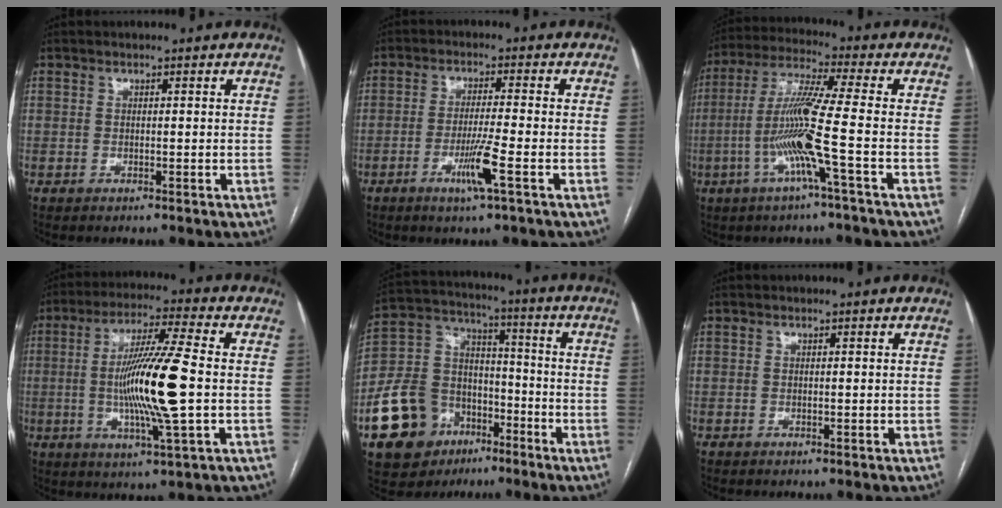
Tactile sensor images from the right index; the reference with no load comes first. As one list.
[{"total": 6.0, "force": [-2.6, -0.6, 5.3], "torque": [-0.101, -0.013, -0.050]}, {"total": 11.2, "force": [-3.1, -1.6, 10.7], "torque": [-0.216, -0.004, -0.068]}, {"total": 14.5, "force": [-1.0, 0.0, 14.4], "torque": [-0.270, -0.005, -0.023]}, {"total": 15.5, "force": [-7.6, 11.5, 7.2], "torque": [-0.157, 0.042, -0.128]}, {"total": 0.0}]